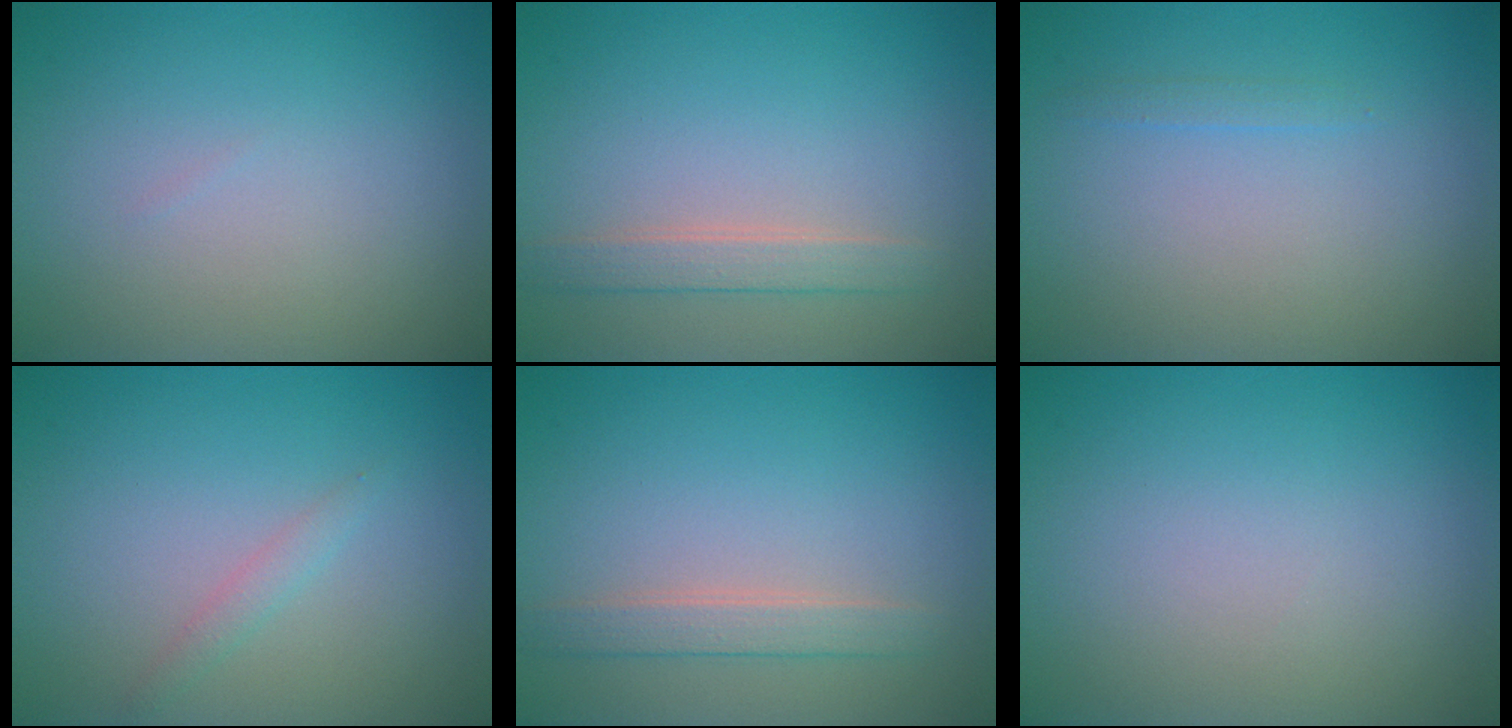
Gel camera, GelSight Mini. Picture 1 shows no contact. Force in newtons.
{"total": 2.0, "press": 2.0, "slide": 0.2}
{"total": 0.6, "press": 0.6, "slide": 0.1}
{"total": 1.0, "press": 0.9, "slide": 0.1}
{"total": 2.0, "press": 2.0, "slide": 0.2}
{"total": 0.0}